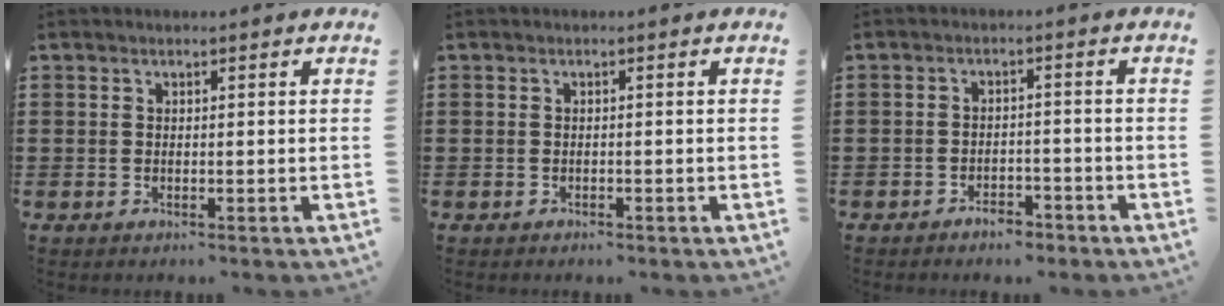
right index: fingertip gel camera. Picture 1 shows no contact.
{"total": 0.6, "force": [-0.6, 0.2, 0.1], "torque": [-0.003, 0.000, -0.012]}
{"total": 2.6, "force": [-2.4, 0.8, 0.6], "torque": [-0.016, 0.004, -0.049]}